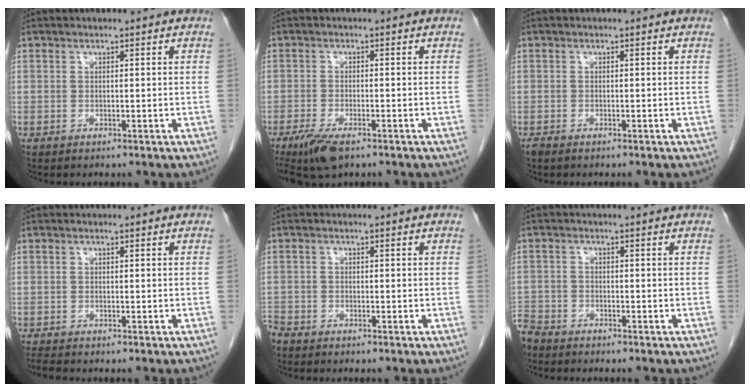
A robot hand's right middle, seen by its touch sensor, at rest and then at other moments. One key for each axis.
{"total": 6.1, "fx": -4.1, "fy": 1.8, "fz": 4.2, "tx": -0.081, "ty": -0.014, "tz": -0.071}
{"total": 1.7, "fx": -1.3, "fy": 0.6, "fz": 0.9, "tx": -0.019, "ty": -0.005, "tz": -0.019}
{"total": 1.7, "fx": -1.6, "fy": 0.1, "fz": 0.5, "tx": -0.013, "ty": -0.006, "tz": -0.027}
{"total": 2.7, "fx": -2.5, "fy": 0.9, "fz": 0.4, "tx": -0.007, "ty": -0.005, "tz": -0.048}
{"total": 5.1, "fx": -4.7, "fy": 1.9, "fz": 0.7, "tx": -0.013, "ty": -0.009, "tz": -0.091}